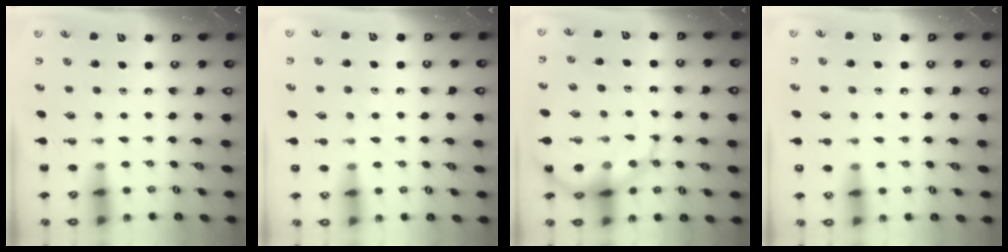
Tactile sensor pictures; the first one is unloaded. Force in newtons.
{"total": 6.5, "press": 6.4, "slide": 1.1}
{"total": 12.4, "press": 12.0, "slide": 3.4}
{"total": 7.2, "press": 6.8, "slide": 2.1}